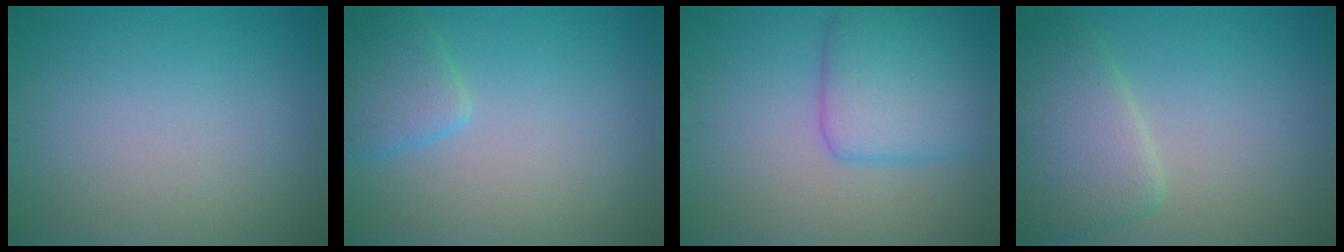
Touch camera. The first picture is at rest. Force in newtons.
{"total": 2.6, "press": 2.6, "slide": 0.2}
{"total": 5.8, "press": 5.8, "slide": 0.1}
{"total": 4.6, "press": 4.6, "slide": 0.5}